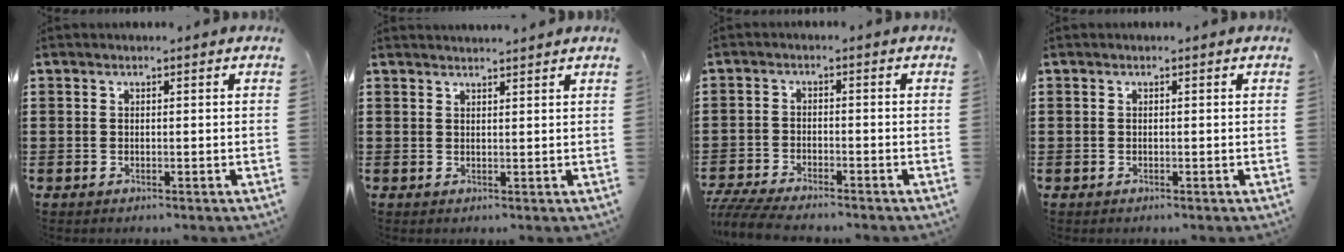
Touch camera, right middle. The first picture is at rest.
{"total": 1.6, "force": [1.5, -0.3, 0.2], "torque": [-0.005, 0.000, 0.029]}
{"total": 4.6, "force": [-4.4, 0.3, 1.3], "torque": [-0.041, -0.010, -0.092]}
{"total": 0.0}